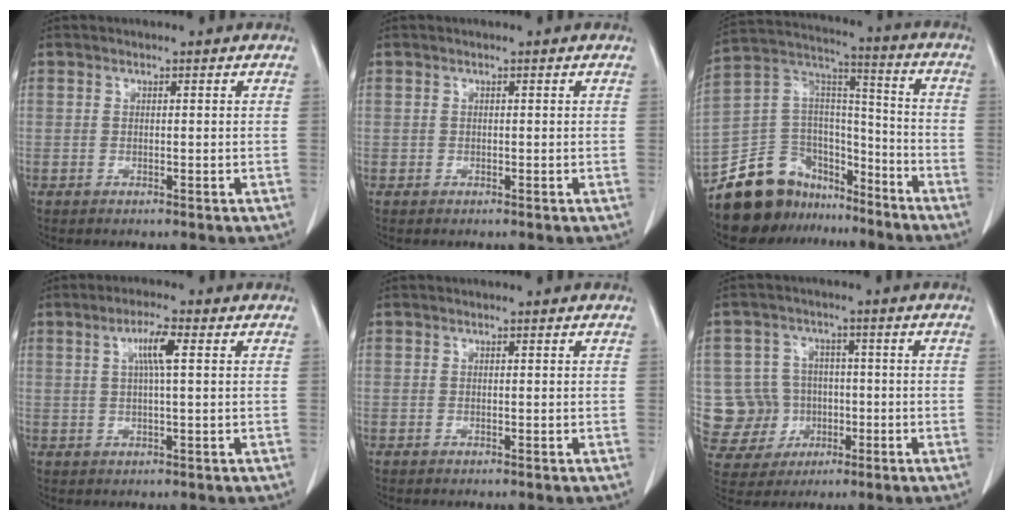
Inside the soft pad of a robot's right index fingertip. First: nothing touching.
{"total": 0.0}
{"total": 16.7, "force": [-13.8, 8.5, 4.3], "torque": [-0.079, 0.077, -0.240]}
{"total": 4.3, "force": [1.3, 0.2, 4.1], "torque": [-0.077, 0.005, 0.023]}
{"total": 0.0}
{"total": 9.4, "force": [-1.1, 9.2, 1.5], "torque": [-0.047, 0.018, -0.004]}